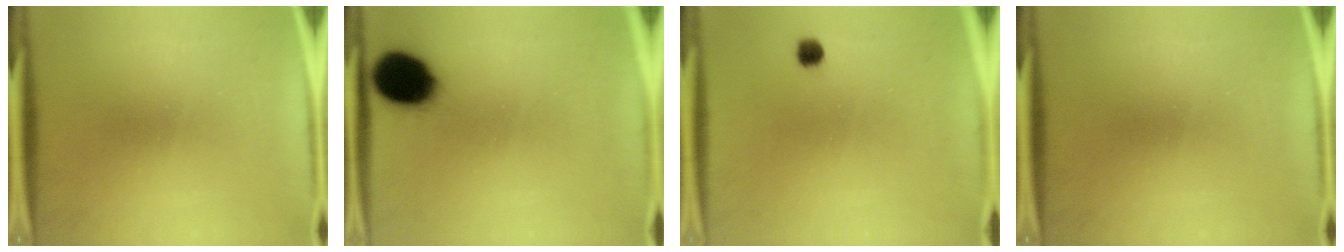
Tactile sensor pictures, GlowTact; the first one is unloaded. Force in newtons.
{"total": 14.1}
{"total": 1.8}
{"total": 0.0}